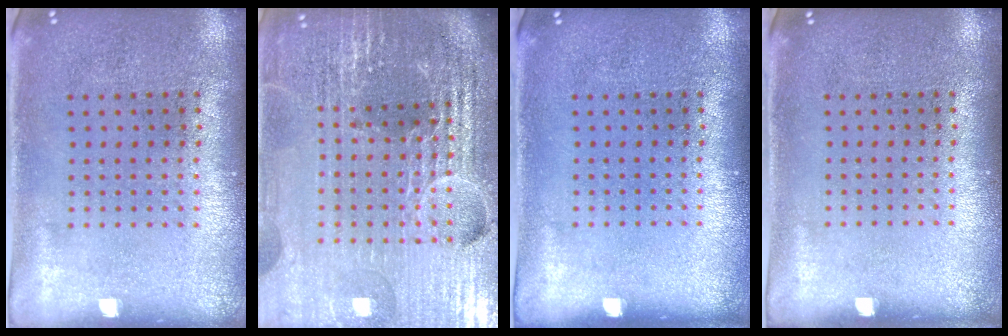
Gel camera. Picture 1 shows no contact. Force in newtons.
{"total": 6.5, "press": 5.7, "slide": 3.2}
{"total": 0.0}
{"total": 0.0}